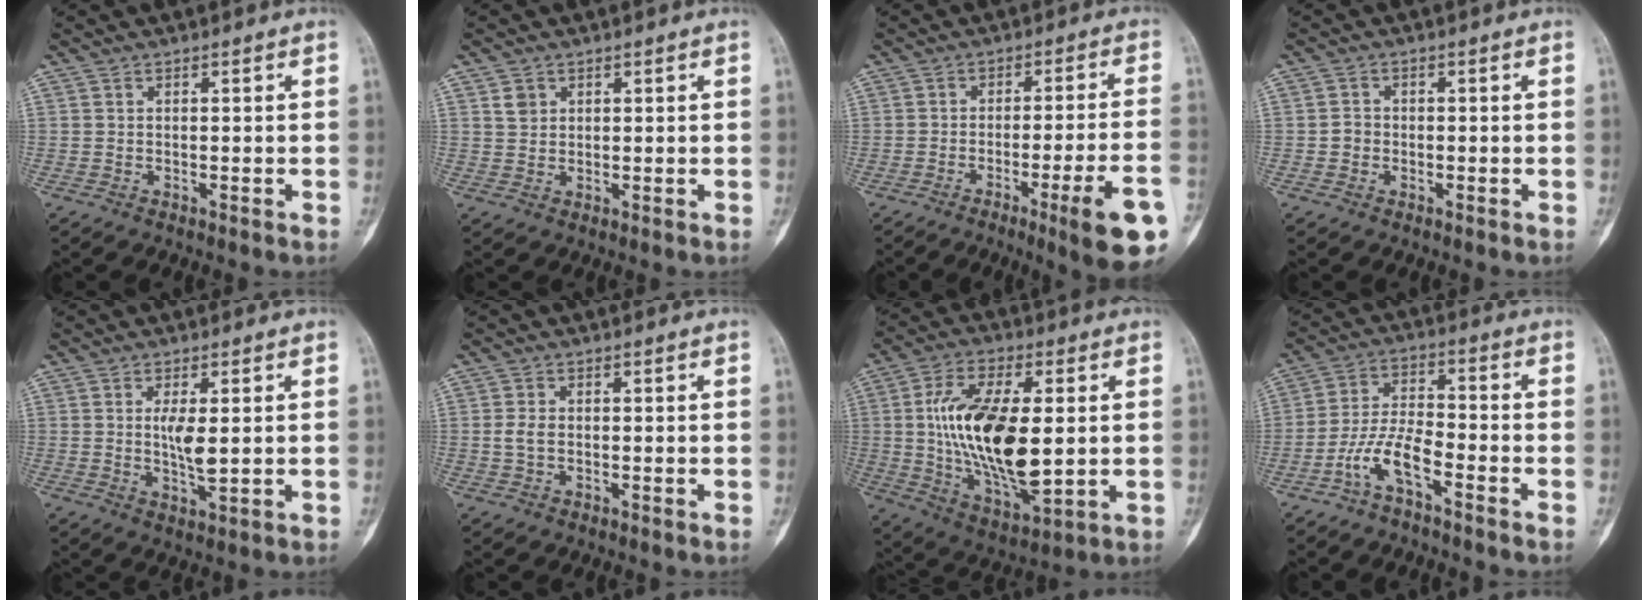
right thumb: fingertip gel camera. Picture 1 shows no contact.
{"total": 2.4, "force": [1.1, 1.9, 0.8], "torque": [-0.006, -0.004, 0.022]}
{"total": 13.2, "force": [-5.9, 1.0, 11.8], "torque": [-0.158, 0.011, -0.078]}
{"total": 1.9, "force": [-0.5, 1.7, 0.6], "torque": [-0.003, 0.007, -0.012]}
{"total": 5.1, "force": [0.6, 1.5, 4.9], "torque": [-0.093, -0.013, 0.015]}
{"total": 2.3, "force": [-0.1, 1.5, 1.7], "torque": [-0.039, 0.004, -0.002]}
{"total": 20.7, "force": [1.0, 9.3, 18.4], "torque": [-0.331, -0.015, 0.025]}
{"total": 7.8, "force": [-4.5, 2.5, 5.9], "torque": [-0.123, 0.039, -0.092]}